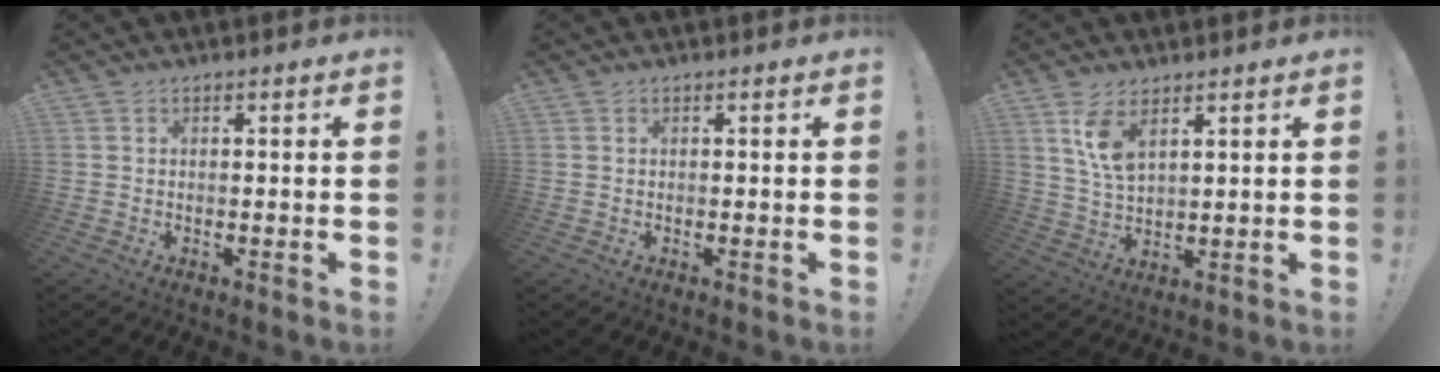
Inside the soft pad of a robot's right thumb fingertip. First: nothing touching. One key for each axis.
{"total": 0.0}
{"total": 8.1, "fx": 4.6, "fy": 3.5, "fz": 5.7, "tx": -0.102, "ty": -0.025, "tz": 0.081}